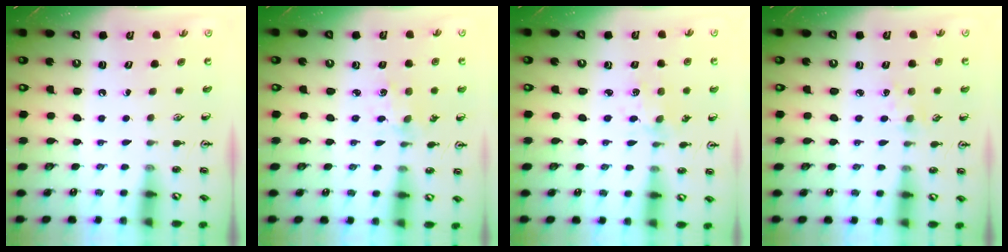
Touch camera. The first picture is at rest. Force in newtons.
{"total": 0.9, "press": 0.9, "slide": 0.2}
{"total": 1.8, "press": 1.8, "slide": 0.3}
{"total": 1.9, "press": 1.9, "slide": 0.3}